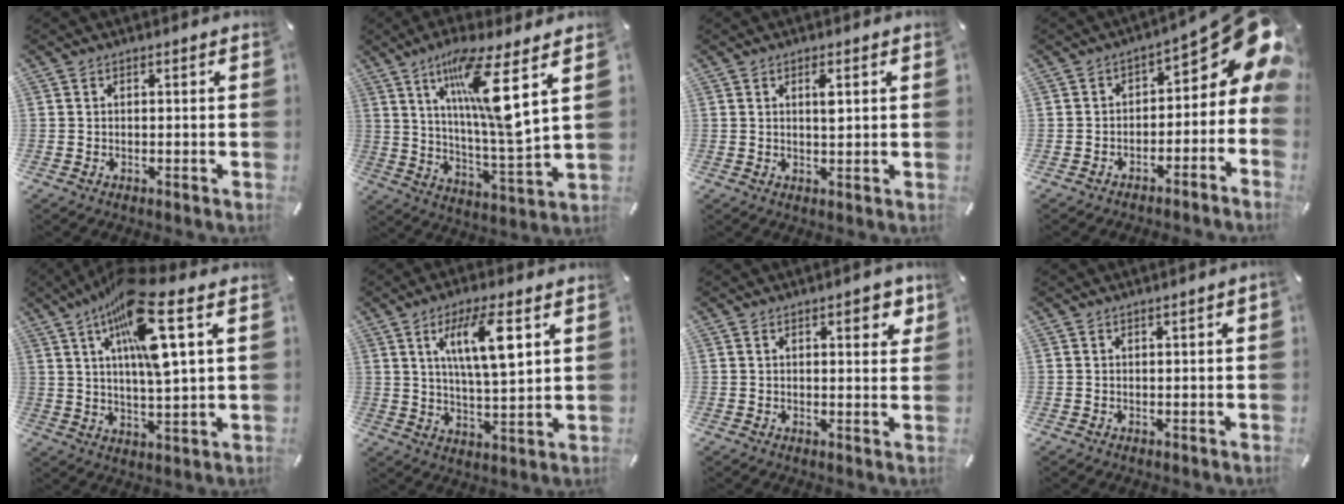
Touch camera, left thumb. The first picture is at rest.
{"total": 16.0, "force": [7.8, 1.5, 13.9], "torque": [-0.270, -0.043, 0.109]}
{"total": 2.4, "force": [0.9, 0.6, 2.2], "torque": [-0.039, -0.001, 0.011]}
{"total": 12.3, "force": [3.8, 6.4, 9.8], "torque": [-0.115, -0.036, 0.063]}
{"total": 17.3, "force": [7.9, 4.3, 14.7], "torque": [-0.255, -0.029, 0.123]}
{"total": 12.2, "force": [5.3, 3.3, 10.5], "torque": [-0.191, -0.007, 0.085]}
{"total": 4.8, "force": [2.4, 1.9, 3.6], "torque": [-0.044, -0.008, 0.035]}
{"total": 0.9, "force": [0.2, 0.0, 0.8], "torque": [-0.015, -0.001, 0.004]}